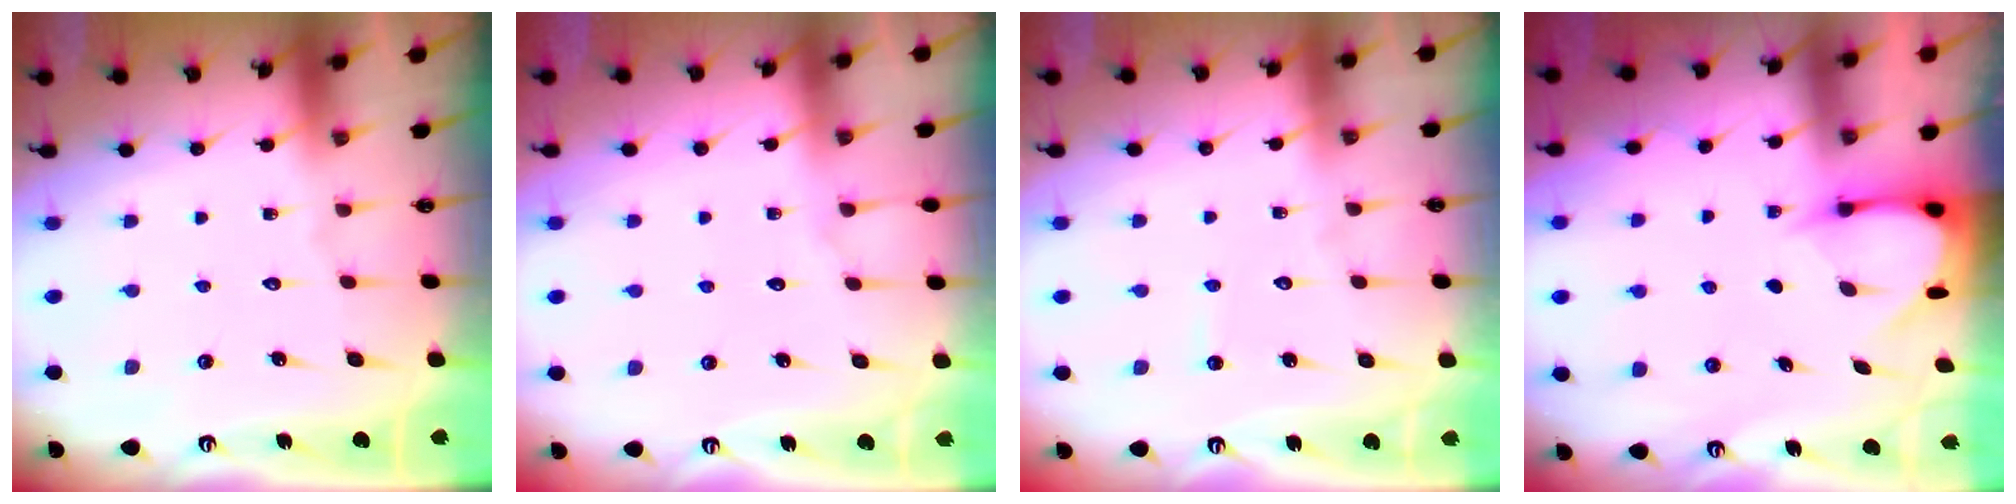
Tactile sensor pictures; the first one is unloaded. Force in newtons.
{"total": 2.6, "press": 2.6, "slide": 0.4}
{"total": 2.8, "press": 2.8, "slide": 0.3}
{"total": 3.8, "press": 3.8, "slide": 0.3}